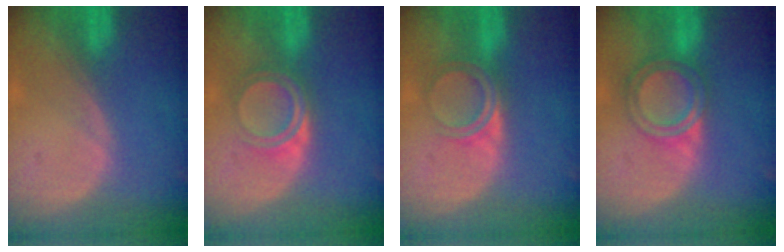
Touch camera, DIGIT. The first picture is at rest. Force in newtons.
{"total": 5.1, "press": 4.3, "slide": 2.6}
{"total": 4.8, "press": 4.1, "slide": 2.6}
{"total": 5.9, "press": 5.4, "slide": 2.4}